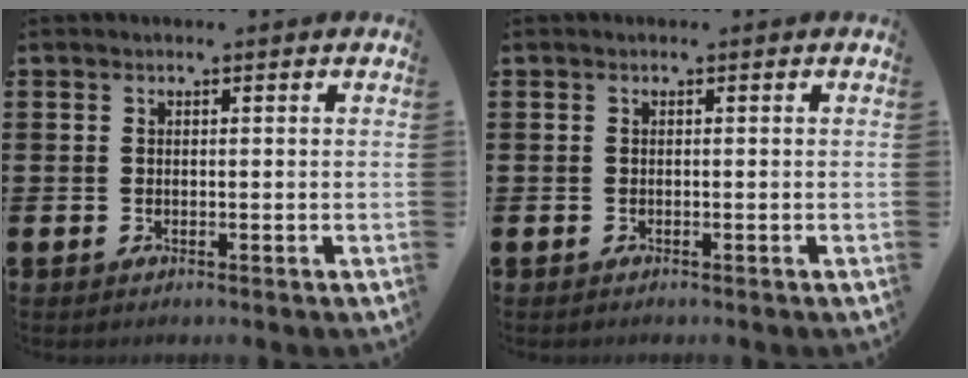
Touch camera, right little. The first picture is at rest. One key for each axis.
{"total": 0.0}